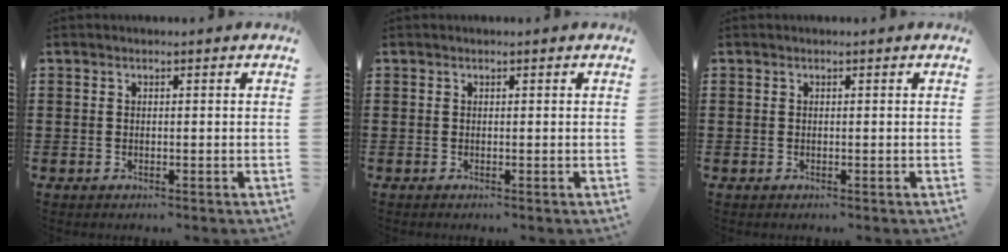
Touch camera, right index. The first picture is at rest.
{"total": 0.0}
{"total": 0.0}